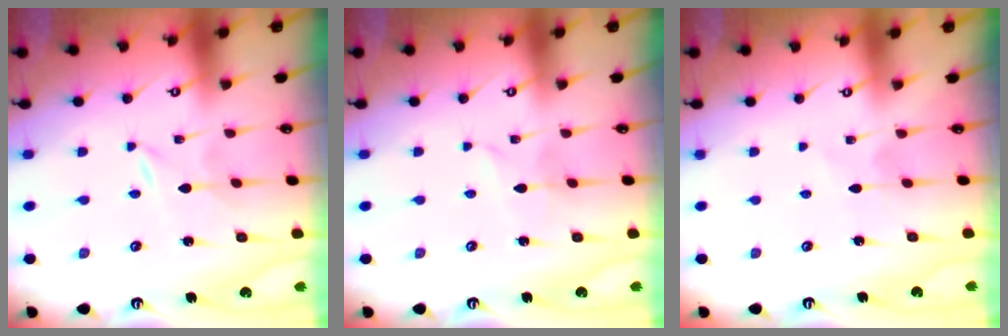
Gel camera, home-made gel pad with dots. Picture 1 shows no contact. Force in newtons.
{"total": 1.8, "press": 1.8, "slide": 0.2}
{"total": 2.4, "press": 2.4, "slide": 0.2}